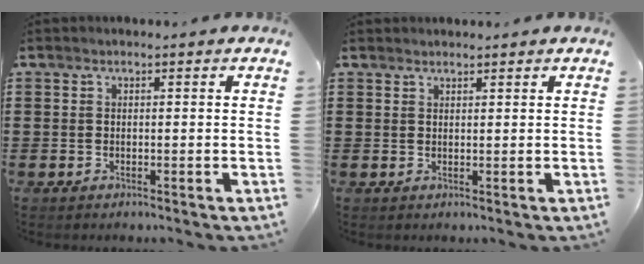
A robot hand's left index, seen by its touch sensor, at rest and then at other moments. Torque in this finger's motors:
{"motor_torque": [2.14, 0.00, -0.11, -0.02]}